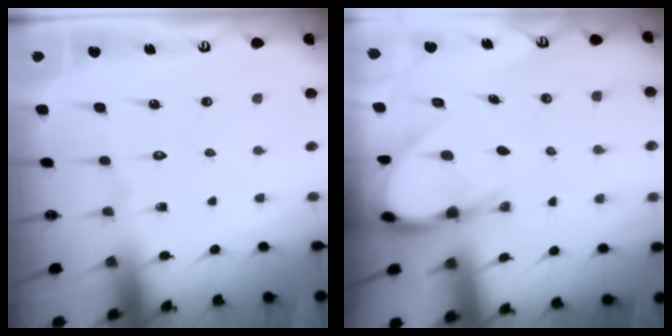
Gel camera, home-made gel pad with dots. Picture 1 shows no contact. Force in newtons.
{"total": 5.4, "press": 5.3, "slide": 0.7}